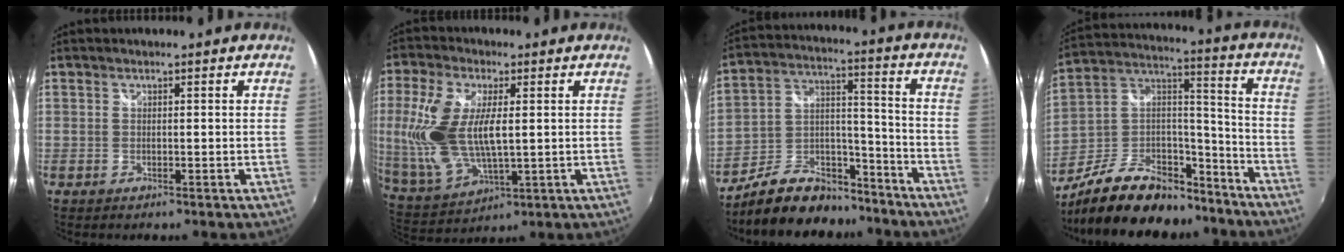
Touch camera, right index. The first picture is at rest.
{"total": 16.0, "force": [2.0, 7.3, 14.1], "torque": [-0.297, -0.001, 0.052]}
{"total": 15.5, "force": [-11.8, 7.7, 6.3], "torque": [-0.128, 0.042, -0.184]}
{"total": 21.4, "force": [-15.7, 10.3, 10.4], "torque": [-0.212, 0.047, -0.240]}